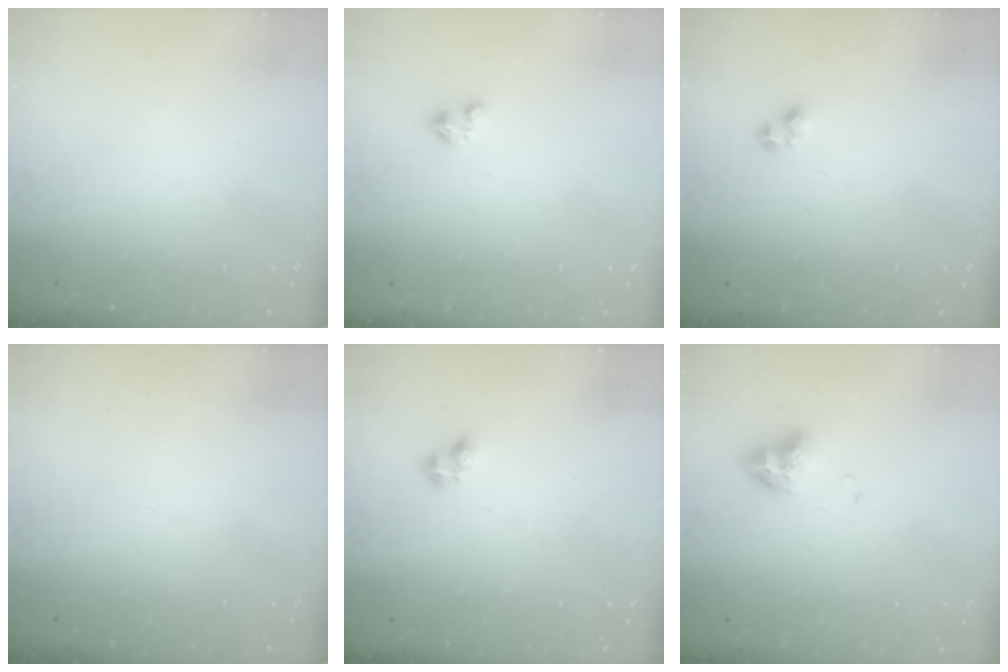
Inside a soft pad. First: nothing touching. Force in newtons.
{"total": 1.5, "press": 1.5, "slide": 0.1}
{"total": 2.7, "press": 2.7, "slide": 0.4}
{"total": 0.0}
{"total": 2.7, "press": 2.7, "slide": 0.4}
{"total": 9.1, "press": 9.1, "slide": 1.1}